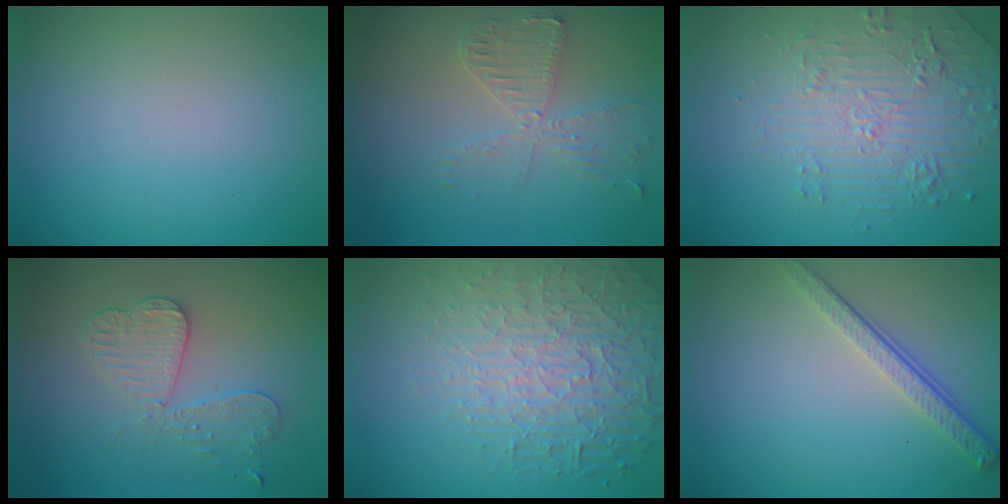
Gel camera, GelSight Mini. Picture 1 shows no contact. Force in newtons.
{"total": 3.3, "press": 2.8, "slide": 1.7}
{"total": 5.1, "press": 3.9, "slide": 3.3}
{"total": 3.3, "press": 3.2, "slide": 0.9}
{"total": 7.2, "press": 5.3, "slide": 4.8}
{"total": 3.6, "press": 2.6, "slide": 2.4}